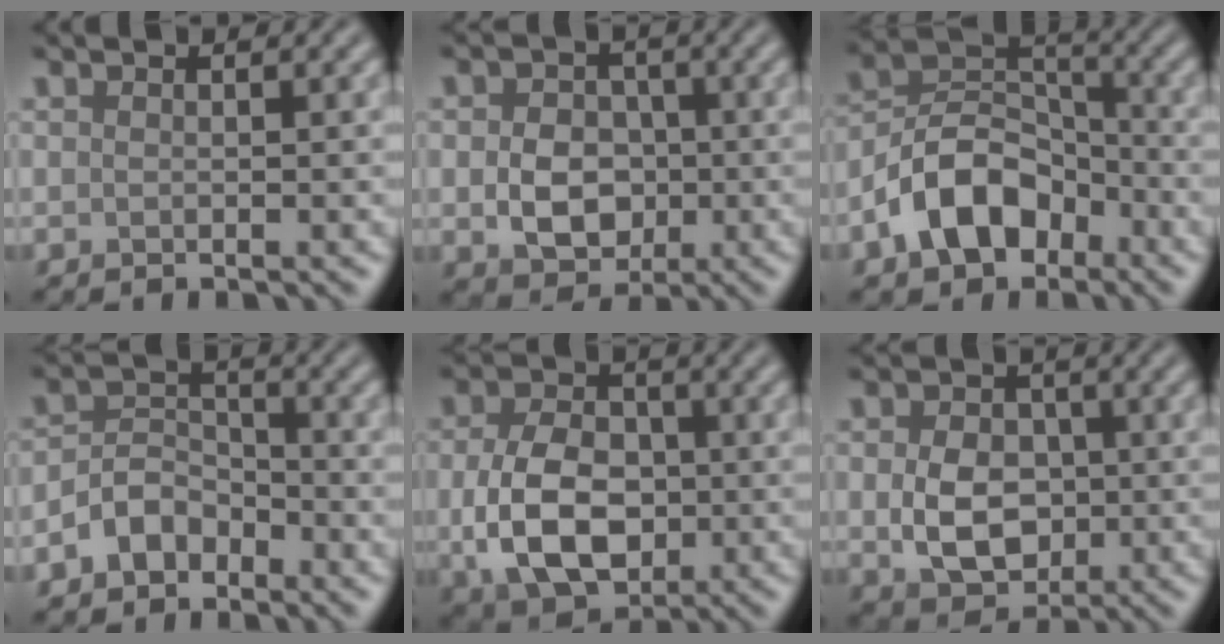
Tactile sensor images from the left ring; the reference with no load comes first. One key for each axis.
{"total": 4.9, "fx": -0.7, "fy": 3.8, "fz": 2.9, "tx": -0.050, "ty": -0.004, "tz": -0.012}
{"total": 7.5, "fx": -3.9, "fy": 4.9, "fz": 4.2, "tx": -0.071, "ty": 0.006, "tz": -0.086}
{"total": 3.4, "fx": -2.0, "fy": 2.3, "fz": 1.4, "tx": -0.019, "ty": 0.010, "tz": -0.045}
{"total": 8.1, "fx": -1.0, "fy": 5.6, "fz": 5.7, "tx": -0.121, "ty": -0.011, "tz": -0.017}
{"total": 5.6, "fx": -0.4, "fy": 4.2, "fz": 3.7, "tx": -0.072, "ty": -0.007, "tz": -0.007}